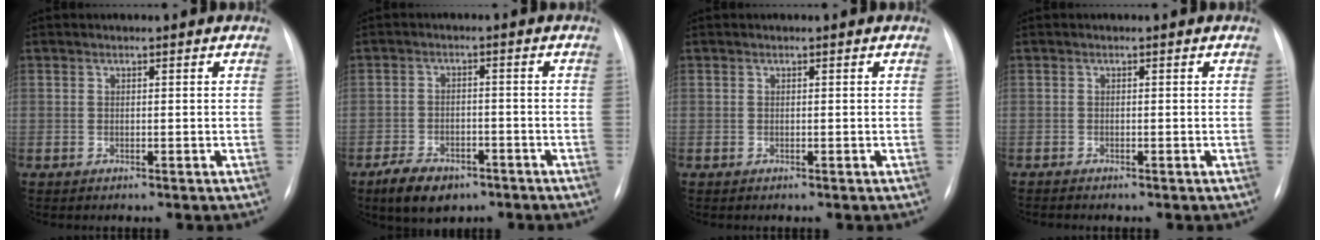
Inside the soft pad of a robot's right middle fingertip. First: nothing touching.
{"total": 6.8, "force": [-4.7, 3.6, 3.5], "torque": [-0.070, -0.003, -0.074]}
{"total": 0.0}
{"total": 0.9, "force": [-0.8, 0.1, 0.4], "torque": [-0.011, -0.004, -0.011]}